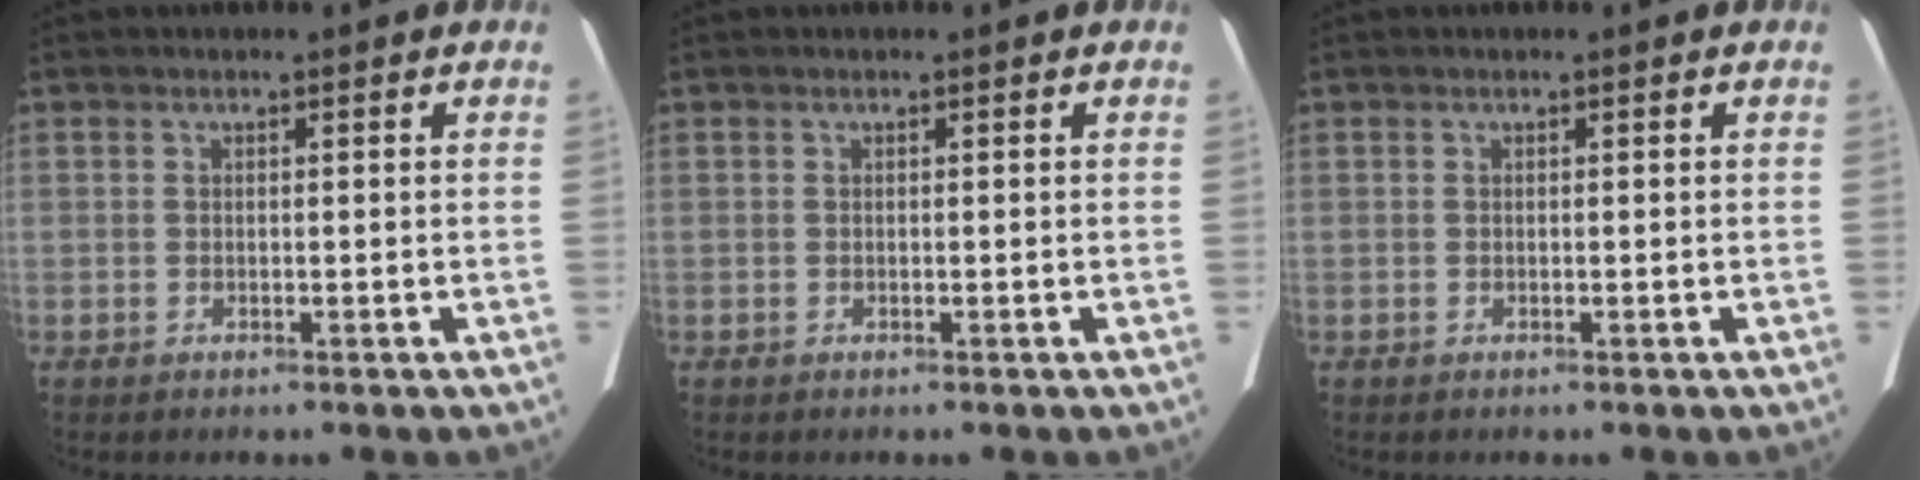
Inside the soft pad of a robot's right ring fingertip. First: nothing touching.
{"total": 0.0}
{"total": 0.0}